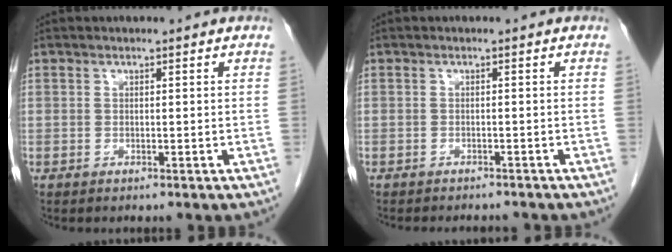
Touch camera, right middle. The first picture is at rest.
{"total": 4.7, "force": [-4.4, 1.3, 1.4], "torque": [-0.014, -0.002, -0.054]}